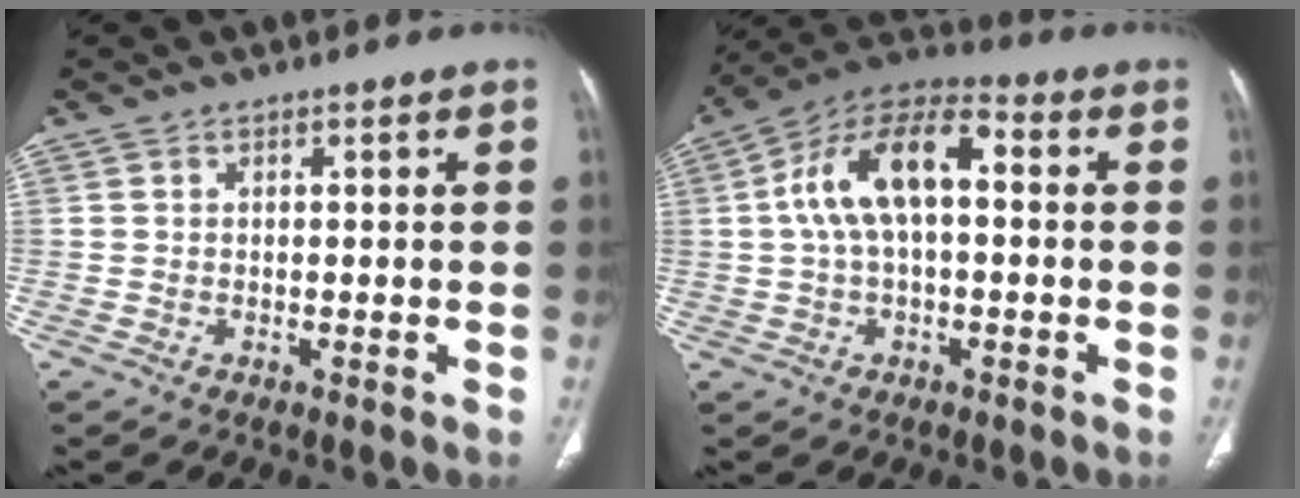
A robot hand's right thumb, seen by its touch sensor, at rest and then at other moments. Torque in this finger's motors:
{"motor_torque": [-0.56, 1.52, 0.63, 0.20, 0.17]}